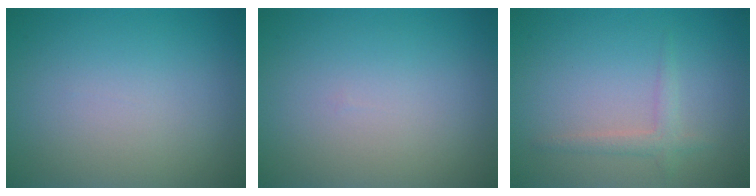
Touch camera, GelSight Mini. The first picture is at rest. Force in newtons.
{"total": 0.0}
{"total": 1.6, "press": 1.6, "slide": 0.1}